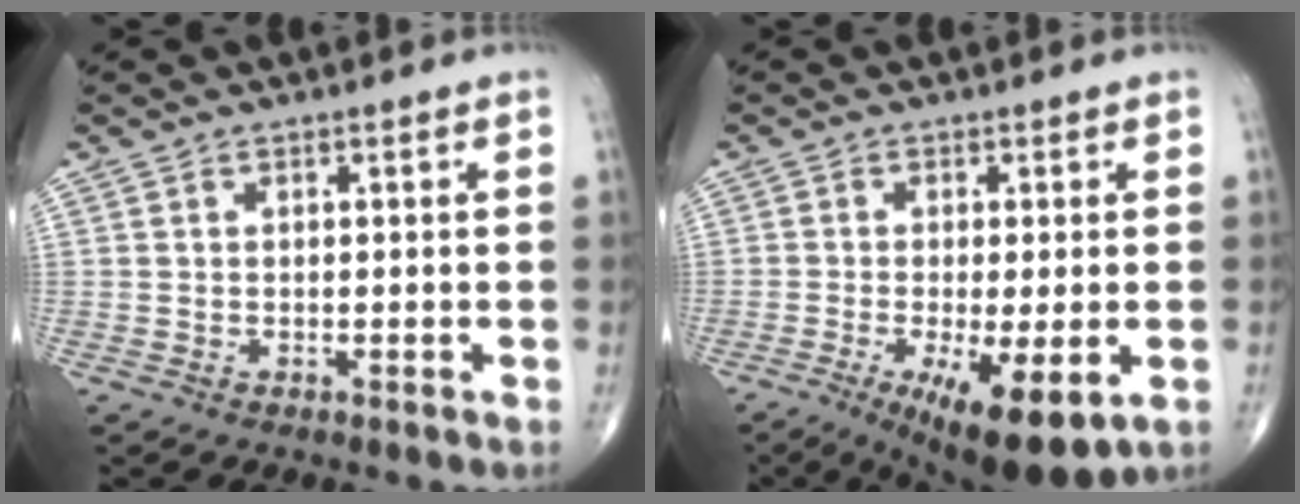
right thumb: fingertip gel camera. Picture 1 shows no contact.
{"total": 12.4, "force": [-4.7, 3.5, 11.0], "torque": [-0.169, -0.018, -0.064]}